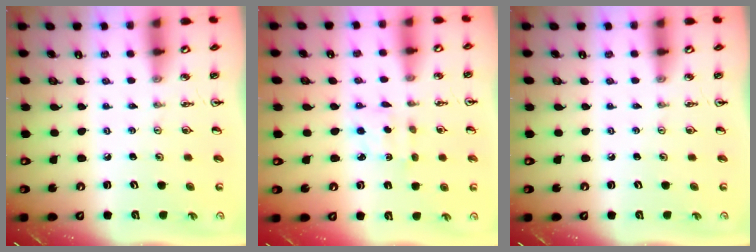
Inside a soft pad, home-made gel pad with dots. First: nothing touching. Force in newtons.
{"total": 1.8, "press": 1.7, "slide": 0.6}
{"total": 0.0}